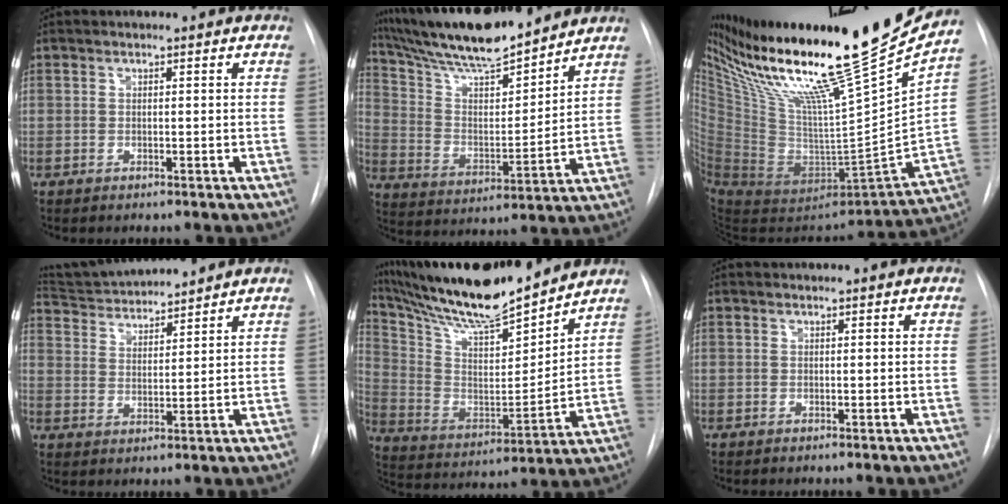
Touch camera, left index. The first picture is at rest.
{"total": 17.7, "force": [15.8, 2.0, 7.8], "torque": [-0.145, 0.004, 0.277]}
{"total": 32.7, "force": [24.0, 0.2, 22.3], "torque": [-0.365, -0.041, 0.384]}
{"total": 10.2, "force": [9.9, 0.3, 2.4], "torque": [-0.054, 0.021, 0.179]}
{"total": 21.6, "force": [19.1, 2.1, 9.8], "torque": [-0.185, -0.007, 0.324]}
{"total": 0.0}